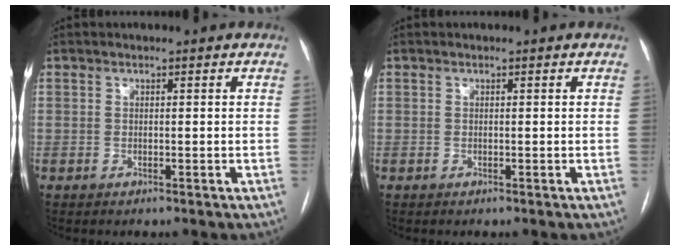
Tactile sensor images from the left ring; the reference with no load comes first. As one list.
[{"total": 0.0}]